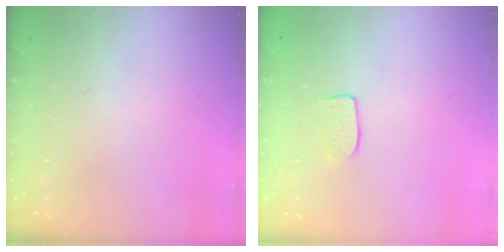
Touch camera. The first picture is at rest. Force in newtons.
{"total": 5.0, "press": 5.0, "slide": 0.3}